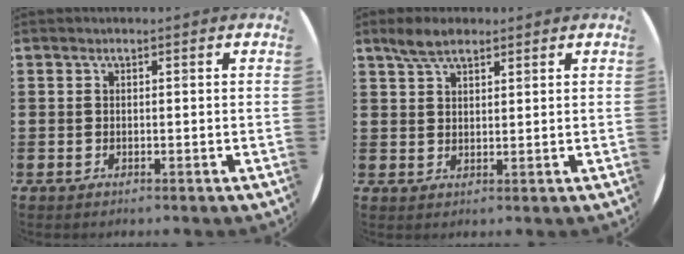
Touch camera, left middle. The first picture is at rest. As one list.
[{"total": 3.9, "force": [3.1, 1.5, 1.8], "torque": [-0.032, 0.002, 0.057]}]